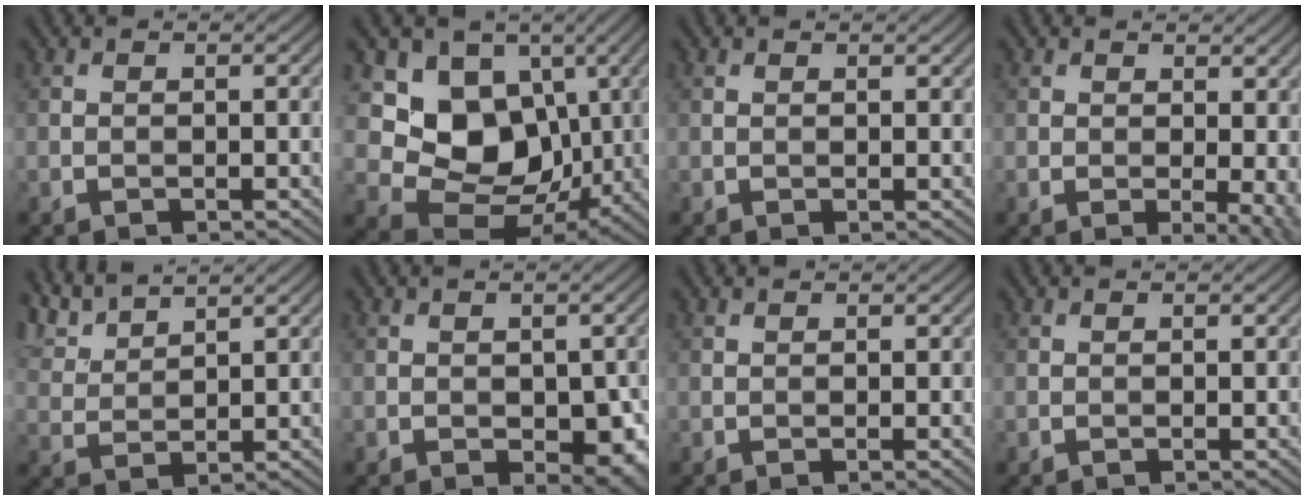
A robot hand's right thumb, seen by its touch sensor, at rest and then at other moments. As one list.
[{"total": 11.9, "force": [1.7, 9.8, 6.6], "torque": [-0.133, -0.011, 0.016]}, {"total": 0.7, "force": [0.6, 0.2, 0.2], "torque": [-0.003, -0.001, 0.012]}, {"total": 4.7, "force": [0.6, 1.8, 4.3], "torque": [-0.059, -0.004, 0.011]}, {"total": 4.4, "force": [3.8, 1.0, 2.0], "torque": [-0.058, 0.008, 0.085]}, {"total": 4.4, "force": [-0.9, 2.8, 3.3], "torque": [-0.046, -0.016, -0.009]}, {"total": 0.6, "force": [0.2, 0.0, 0.6], "torque": [-0.010, 0.000, 0.002]}, {"total": 0.0}]